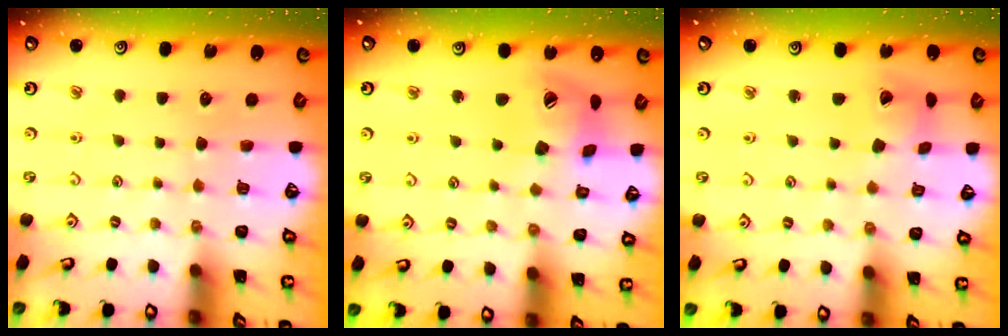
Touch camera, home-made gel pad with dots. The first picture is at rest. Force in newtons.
{"total": 13.7, "press": 13.6, "slide": 1.6}
{"total": 5.8, "press": 5.7, "slide": 0.7}